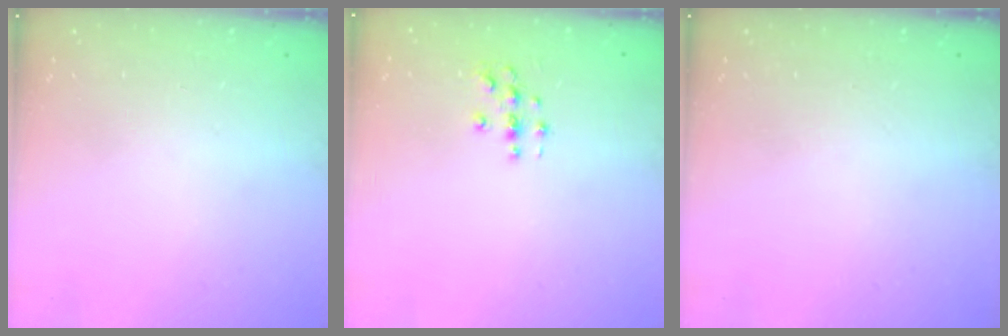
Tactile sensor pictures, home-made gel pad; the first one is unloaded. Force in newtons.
{"total": 2.8, "press": 2.8, "slide": 0.3}
{"total": 0.0}